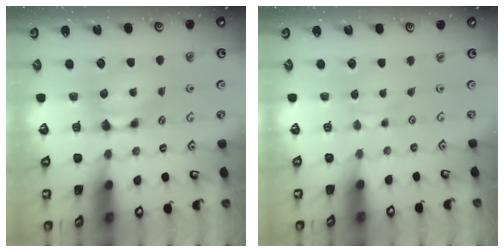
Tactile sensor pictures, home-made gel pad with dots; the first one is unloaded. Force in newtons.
{"total": 2.4, "press": 2.4, "slide": 0.4}